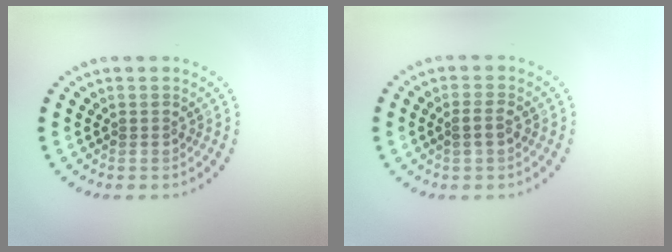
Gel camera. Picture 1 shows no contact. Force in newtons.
{"total": 0.9, "press": 0.9, "slide": 0.2}